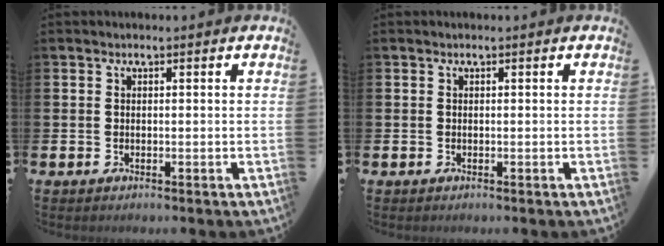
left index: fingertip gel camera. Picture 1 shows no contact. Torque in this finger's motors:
{"motor_torque": [-0.01, 0.00, 0.00, 0.01]}